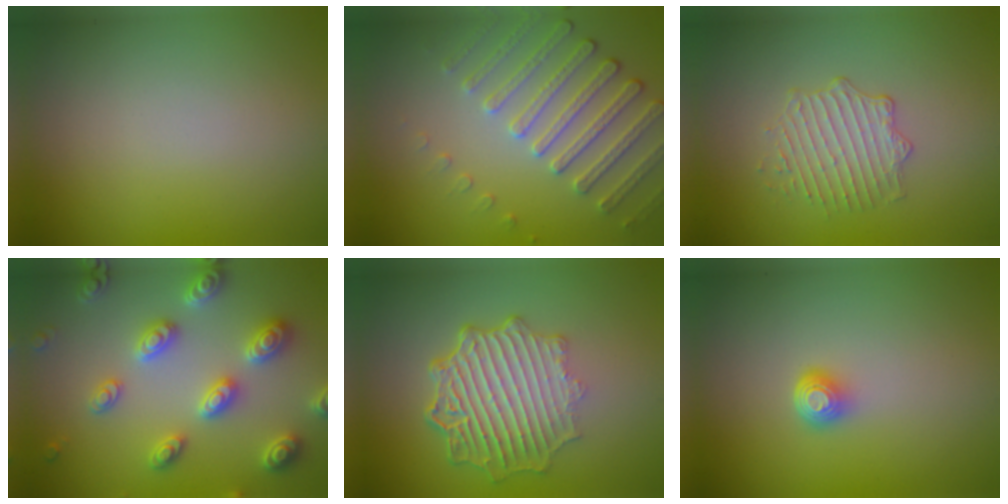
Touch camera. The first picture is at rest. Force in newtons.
{"total": 4.1, "press": 3.8, "slide": 1.5}
{"total": 2.3, "press": 1.6, "slide": 1.6}
{"total": 5.3, "press": 5.1, "slide": 1.2}
{"total": 7.3, "press": 5.2, "slide": 5.1}
{"total": 1.6, "press": 1.2, "slide": 1.0}